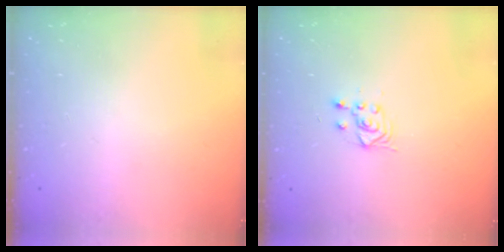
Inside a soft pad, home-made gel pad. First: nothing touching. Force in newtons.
{"total": 3.0, "press": 2.6, "slide": 1.3}